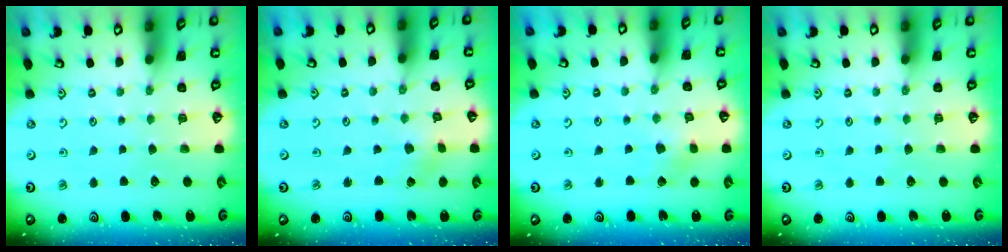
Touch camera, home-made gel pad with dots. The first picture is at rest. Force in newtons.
{"total": 0.5, "press": 0.5, "slide": 0.1}
{"total": 4.0, "press": 3.9, "slide": 0.3}
{"total": 0.0}